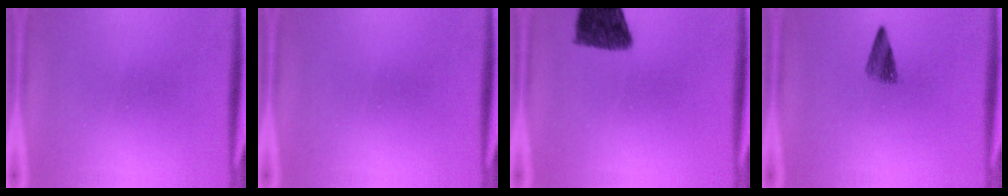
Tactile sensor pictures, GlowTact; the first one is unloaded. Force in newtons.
{"total": 0.0}
{"total": 10.2}
{"total": 2.7}